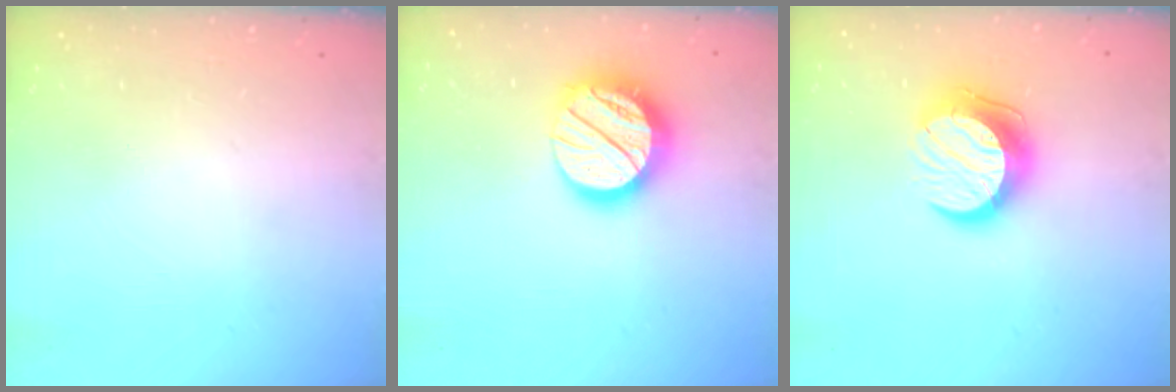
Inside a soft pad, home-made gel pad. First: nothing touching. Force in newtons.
{"total": 18.4, "press": 18.3, "slide": 1.3}
{"total": 12.5, "press": 12.5, "slide": 0.9}